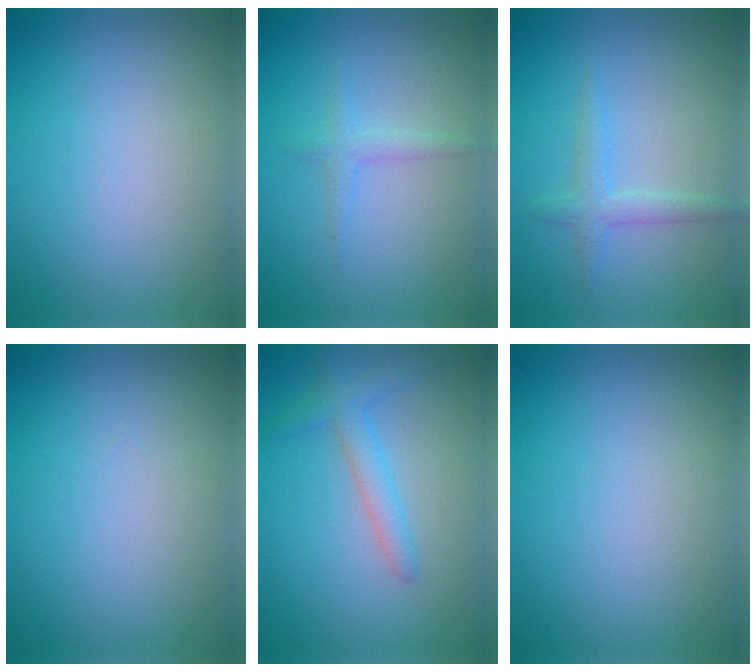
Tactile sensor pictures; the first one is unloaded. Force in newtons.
{"total": 1.3, "press": 1.3, "slide": 0.0}
{"total": 1.9, "press": 1.9, "slide": 0.1}
{"total": 0.0}
{"total": 2.4, "press": 2.4, "slide": 0.1}
{"total": 0.0}